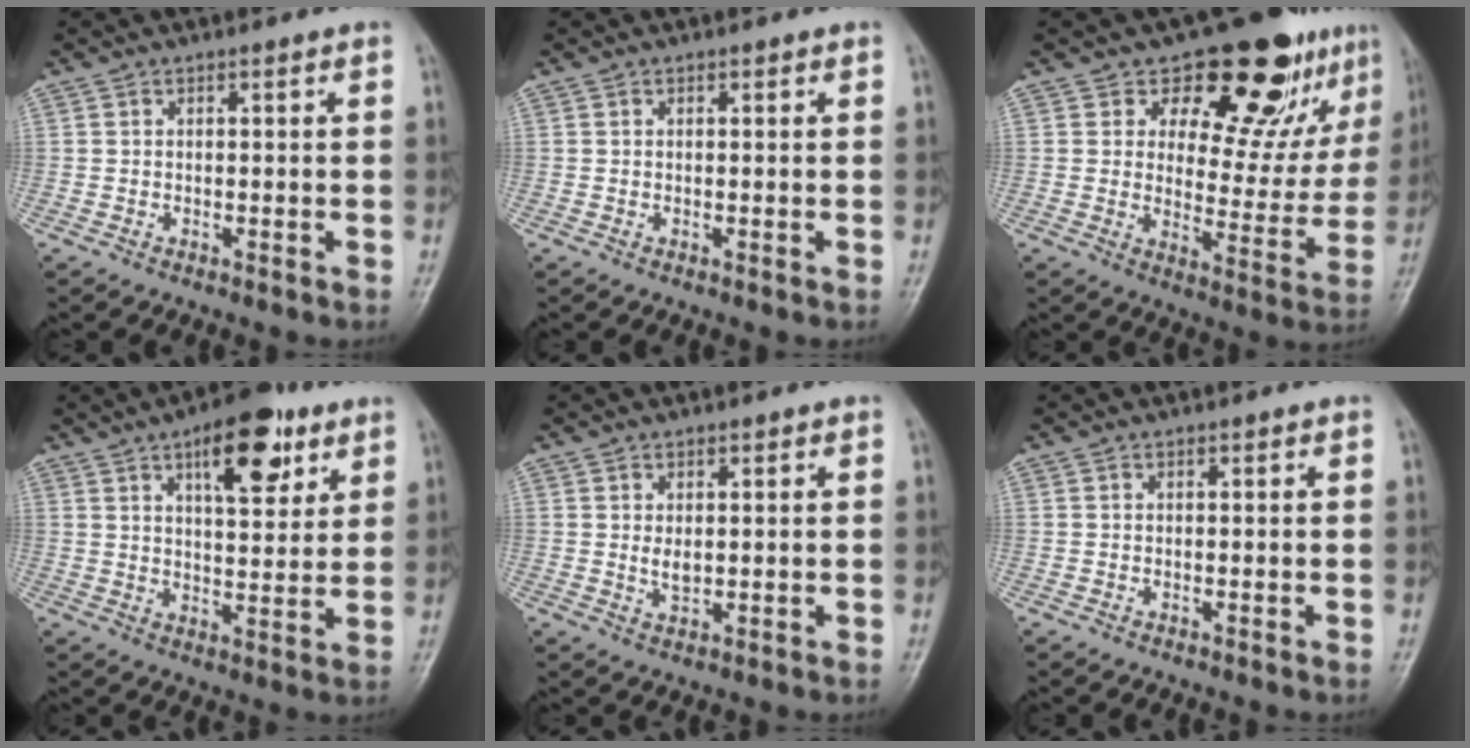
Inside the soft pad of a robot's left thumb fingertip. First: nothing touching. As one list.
[{"total": 0.0}, {"total": 17.7, "force": [11.3, 8.8, 10.3], "torque": [-0.062, -0.067, 0.150]}, {"total": 13.5, "force": [6.9, 5.9, 10.0], "torque": [-0.112, -0.024, 0.100]}, {"total": 2.6, "force": [0.6, 1.7, 1.9], "torque": [-0.026, -0.008, 0.013]}, {"total": 0.0}]